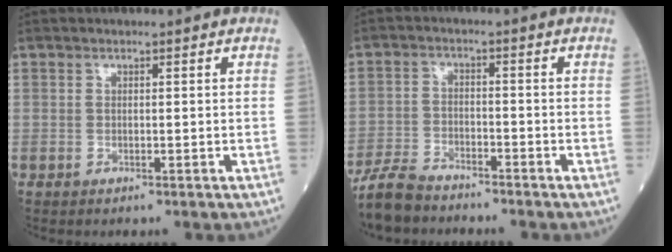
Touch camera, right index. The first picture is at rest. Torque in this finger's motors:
{"motor_torque": [0.10, -0.08, 0.12, 0.06]}